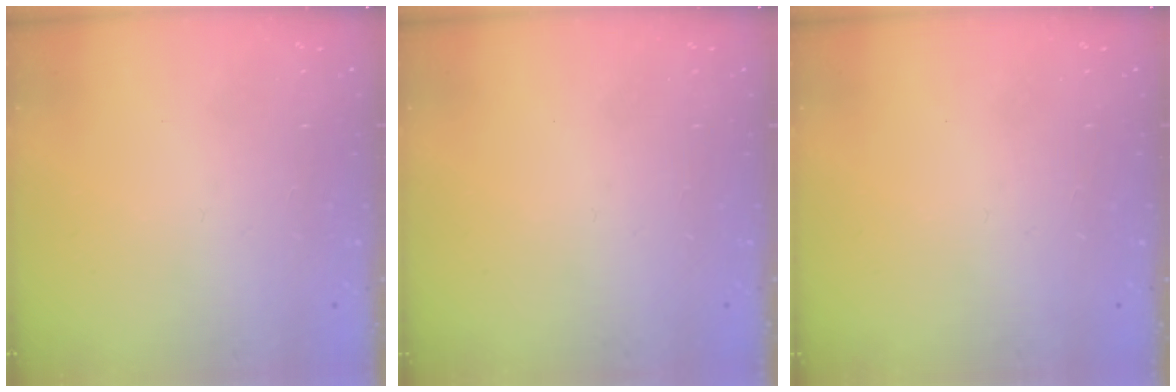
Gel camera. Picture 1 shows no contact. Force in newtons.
{"total": 0.0}
{"total": 0.0}